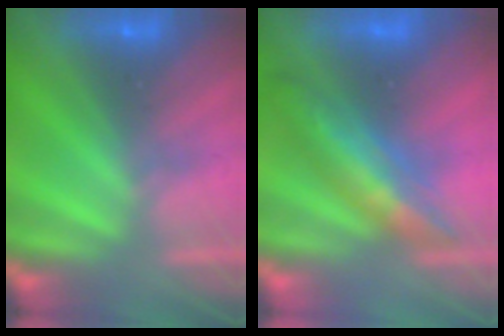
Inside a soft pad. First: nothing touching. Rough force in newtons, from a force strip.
{"total": 3.3}